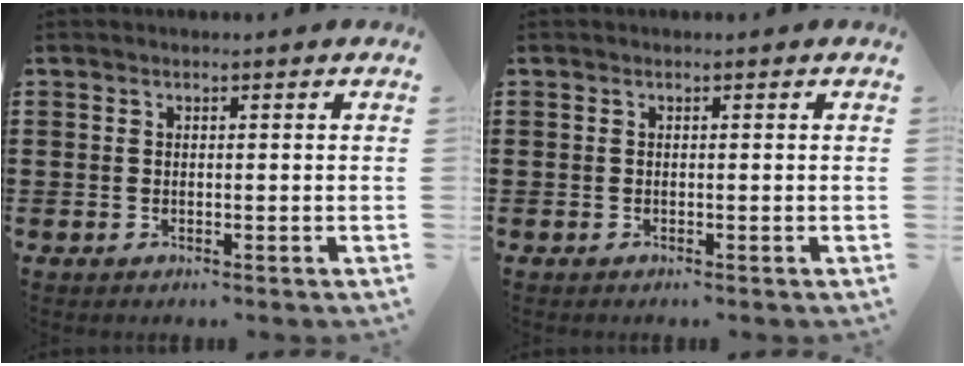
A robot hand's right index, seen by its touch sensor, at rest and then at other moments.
{"total": 0.0}